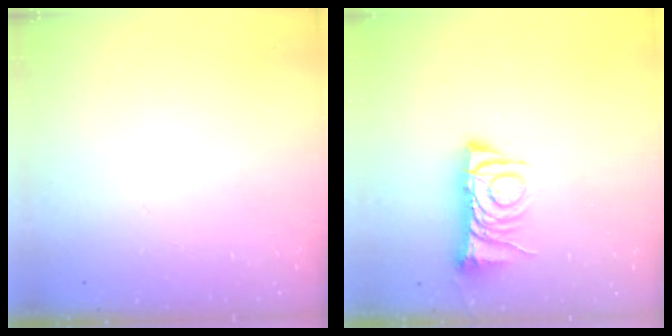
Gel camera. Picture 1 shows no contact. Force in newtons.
{"total": 8.1, "press": 8.1, "slide": 0.9}